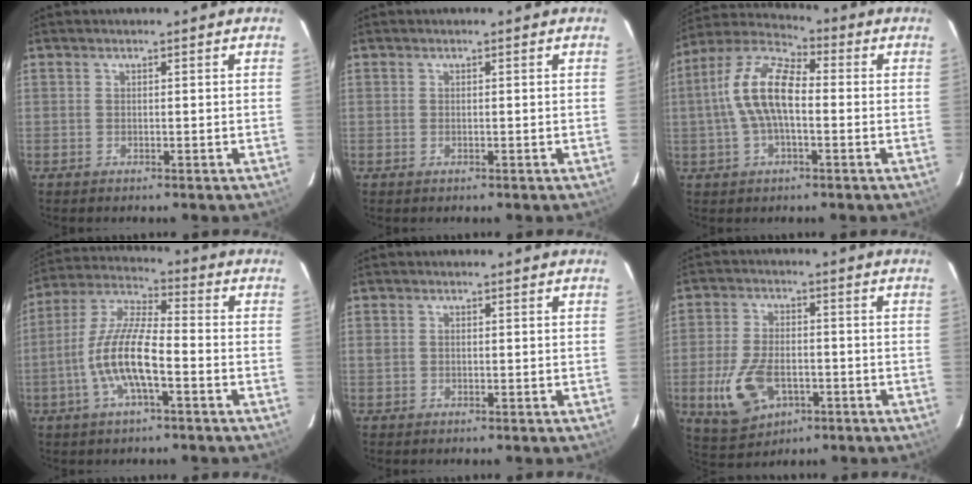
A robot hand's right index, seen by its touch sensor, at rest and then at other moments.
{"total": 0.0}
{"total": 12.1, "force": [-0.7, 5.3, 10.8], "torque": [-0.221, 0.020, -0.020]}
{"total": 12.1, "force": [-4.0, 3.0, 11.0], "torque": [-0.230, 0.002, -0.078]}
{"total": 1.4, "force": [-0.3, 1.2, 0.6], "torque": [-0.010, 0.002, -0.006]}
{"total": 11.7, "force": [-4.0, 7.0, 8.4], "torque": [-0.193, -0.009, -0.060]}